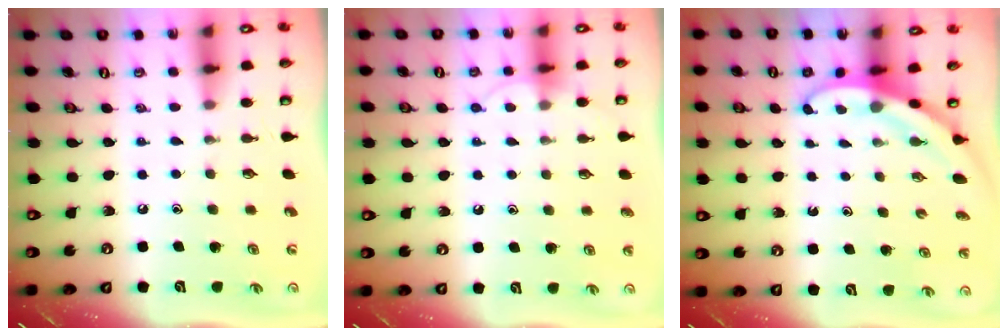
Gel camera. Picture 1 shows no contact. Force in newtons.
{"total": 4.3, "press": 4.2, "slide": 0.4}
{"total": 3.1, "press": 3.1, "slide": 0.1}